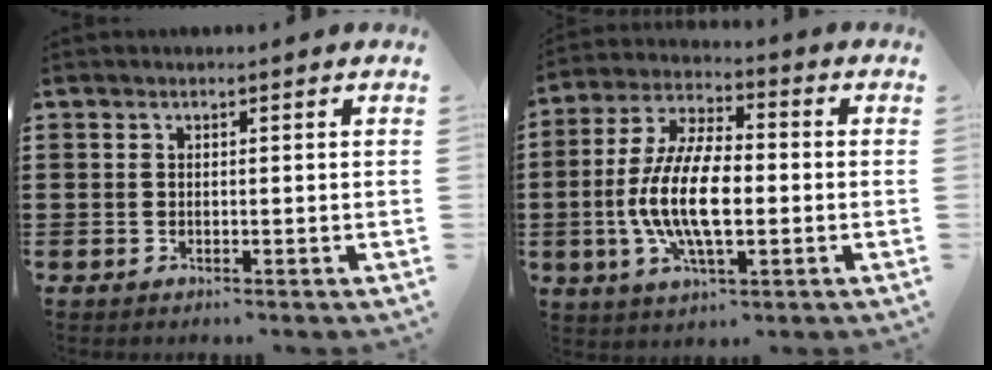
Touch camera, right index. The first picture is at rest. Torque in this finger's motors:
{"motor_torque": [2.14, 0.00, 1.06, 0.21]}